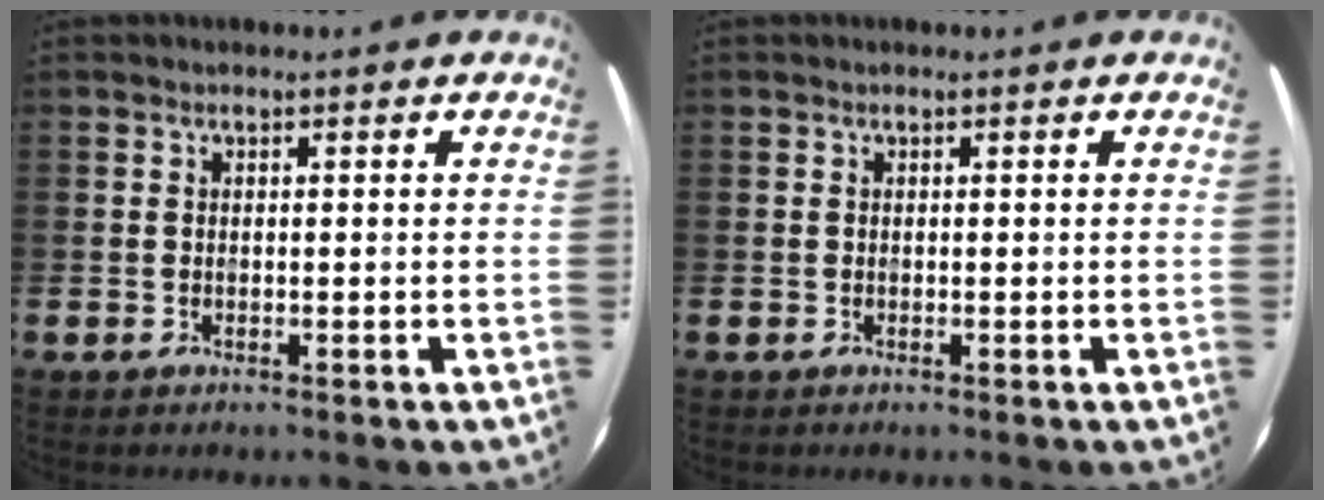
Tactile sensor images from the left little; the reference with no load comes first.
{"total": 0.0}